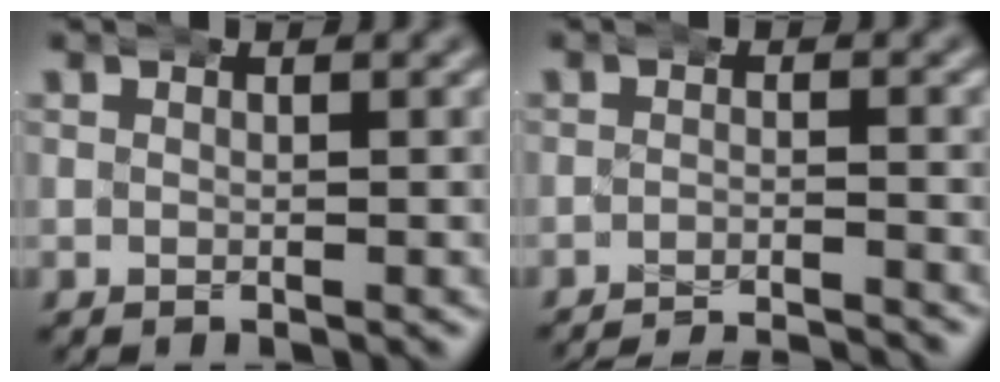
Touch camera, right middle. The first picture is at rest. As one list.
[{"total": 8.8, "force": [-8.6, 1.6, 1.2], "torque": [-0.003, -0.016, -0.137]}]